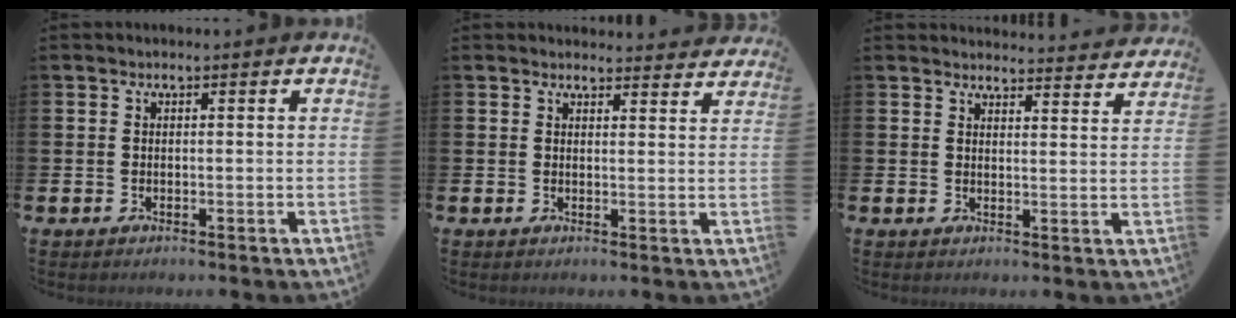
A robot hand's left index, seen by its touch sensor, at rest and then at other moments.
{"total": 2.6, "force": [2.6, 0.4, -0.2], "torque": [0.011, -0.019, 0.045]}
{"total": 3.7, "force": [3.7, 0.1, -0.1], "torque": [0.008, -0.030, 0.063]}